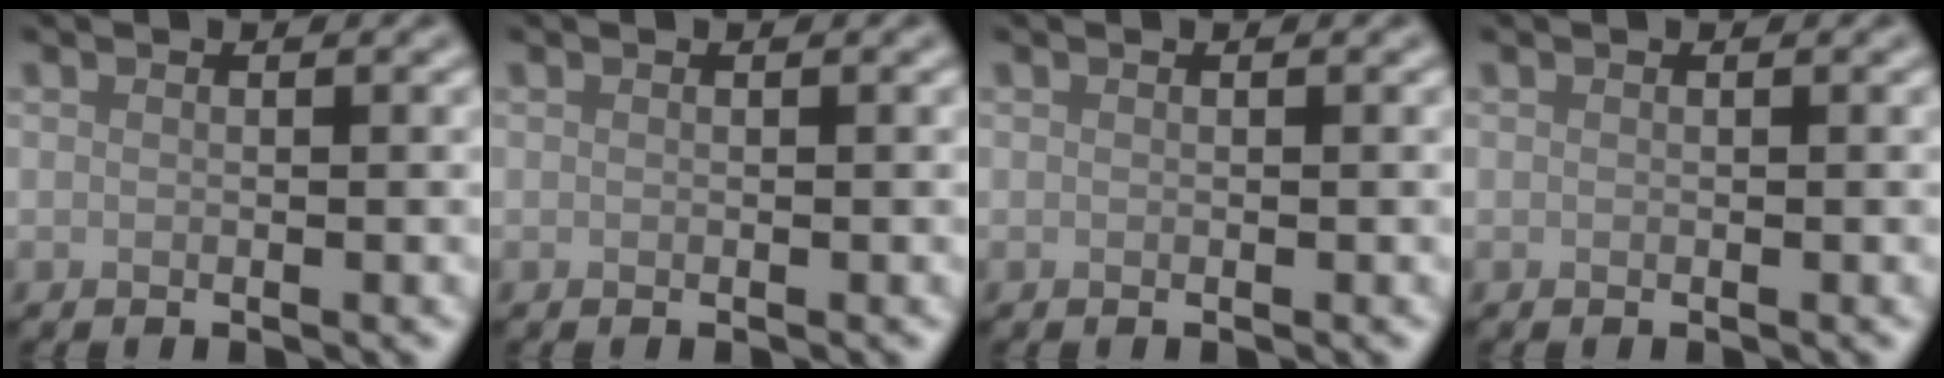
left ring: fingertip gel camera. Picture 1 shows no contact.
{"total": 0.0}
{"total": 0.0}
{"total": 0.0}